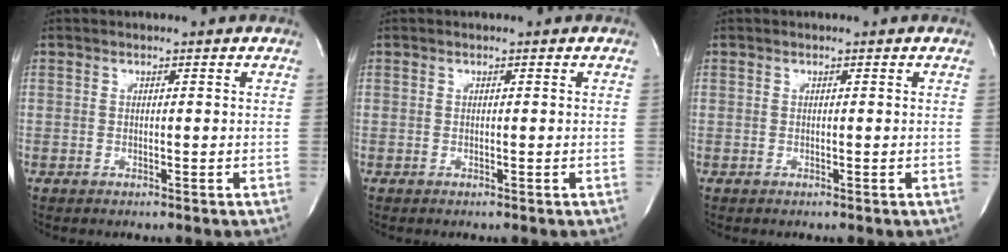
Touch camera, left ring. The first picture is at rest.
{"total": 0.0}
{"total": 0.0}